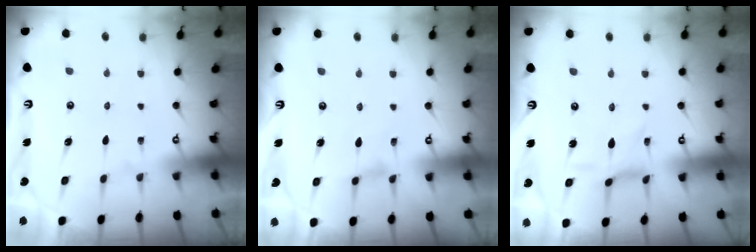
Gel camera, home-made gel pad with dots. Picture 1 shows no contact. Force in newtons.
{"total": 1.1, "press": 1.1, "slide": 0.4}
{"total": 1.2, "press": 1.2, "slide": 0.2}